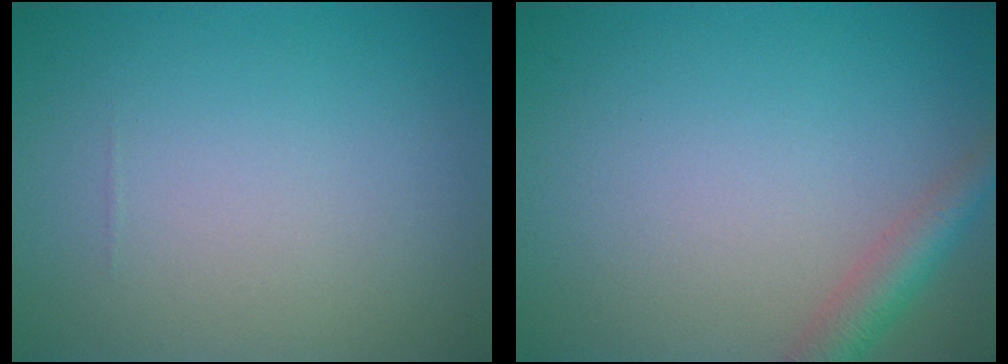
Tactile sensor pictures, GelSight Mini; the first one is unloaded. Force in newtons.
{"total": 2.9, "press": 2.9, "slide": 0.2}